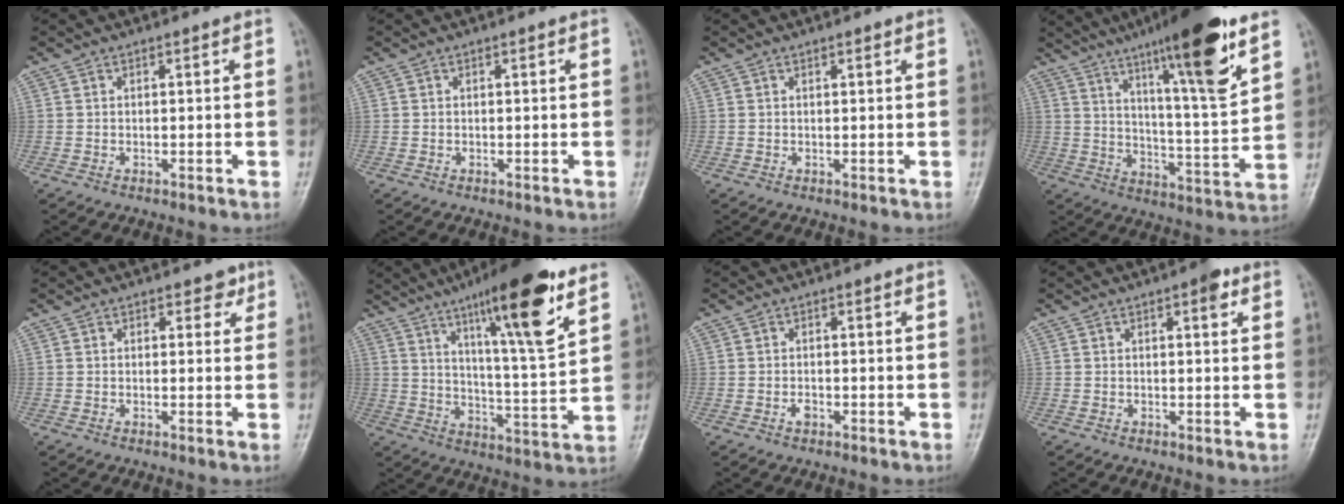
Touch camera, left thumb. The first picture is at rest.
{"total": 0.0}
{"total": 0.7, "force": [0.5, 0.2, 0.5], "torque": [-0.007, -0.002, 0.007]}
{"total": 20.1, "force": [12.2, 2.6, 15.8], "torque": [-0.223, -0.060, 0.192]}
{"total": 2.3, "force": [1.3, 1.6, 1.1], "torque": [0.007, -0.004, 0.012]}
{"total": 19.0, "force": [11.0, 3.0, 15.1], "torque": [-0.217, -0.056, 0.176]}
{"total": 1.3, "force": [-0.6, 0.8, 0.8], "torque": [-0.010, 0.001, -0.011]}
{"total": 2.8, "force": [1.4, 1.1, 2.1], "torque": [-0.022, -0.001, 0.014]}